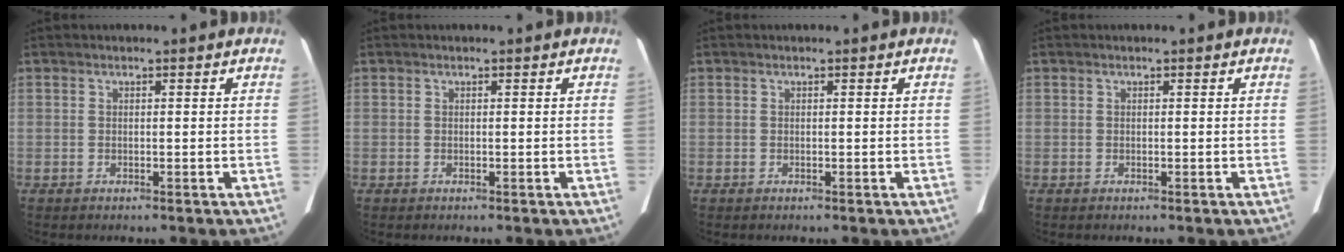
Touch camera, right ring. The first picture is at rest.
{"total": 0.0}
{"total": 0.0}
{"total": 0.0}